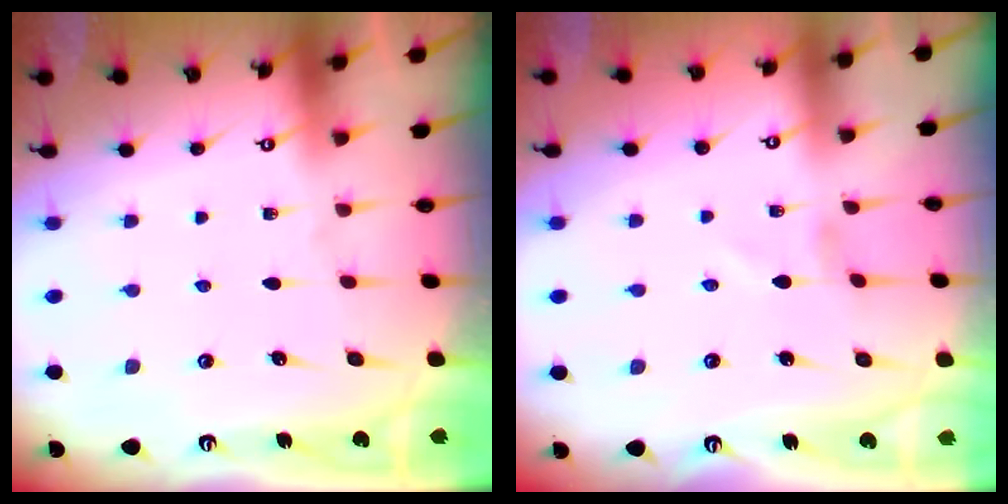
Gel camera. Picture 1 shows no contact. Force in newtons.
{"total": 1.0, "press": 1.0, "slide": 0.1}